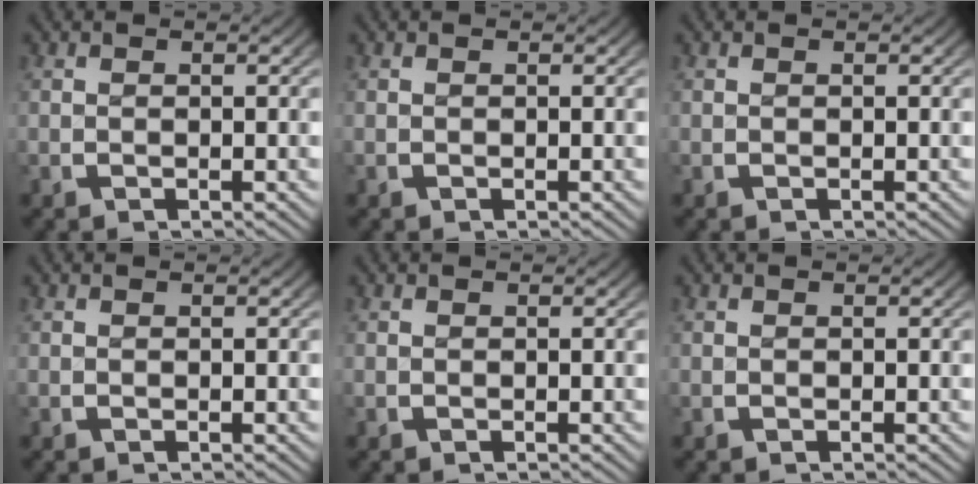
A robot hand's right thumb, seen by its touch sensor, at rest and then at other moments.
{"total": 0.0}
{"total": 0.0}
{"total": 0.0}
{"total": 0.0}
{"total": 0.0}